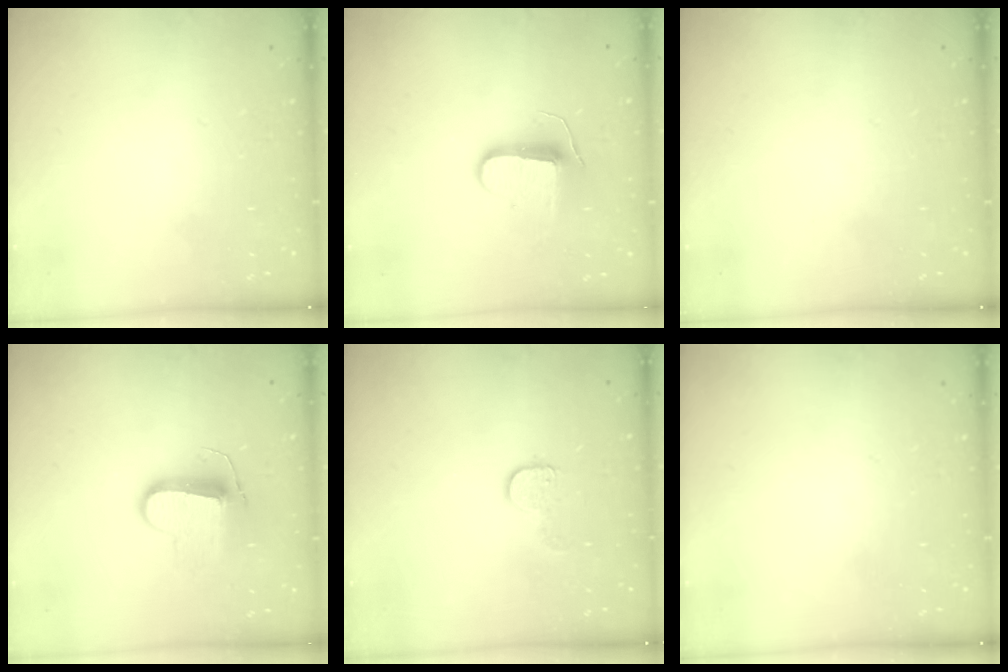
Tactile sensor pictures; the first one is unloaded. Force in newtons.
{"total": 9.1, "press": 9.1, "slide": 0.3}
{"total": 0.0}
{"total": 9.9, "press": 9.9, "slide": 0.1}
{"total": 7.4, "press": 7.4, "slide": 0.4}
{"total": 0.0}